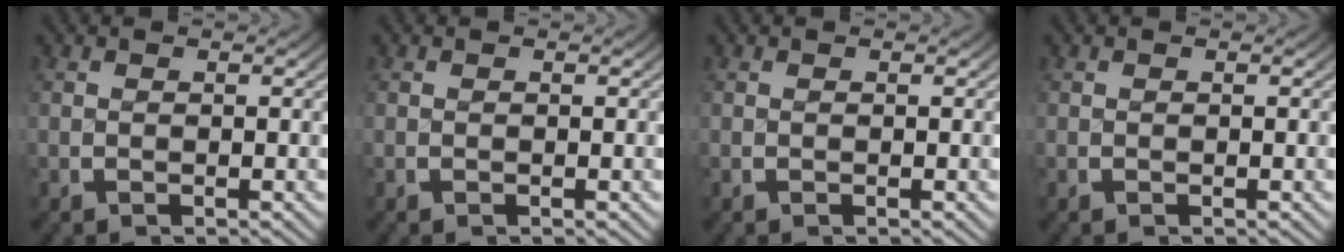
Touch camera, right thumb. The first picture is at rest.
{"total": 0.0}
{"total": 0.0}
{"total": 0.0}